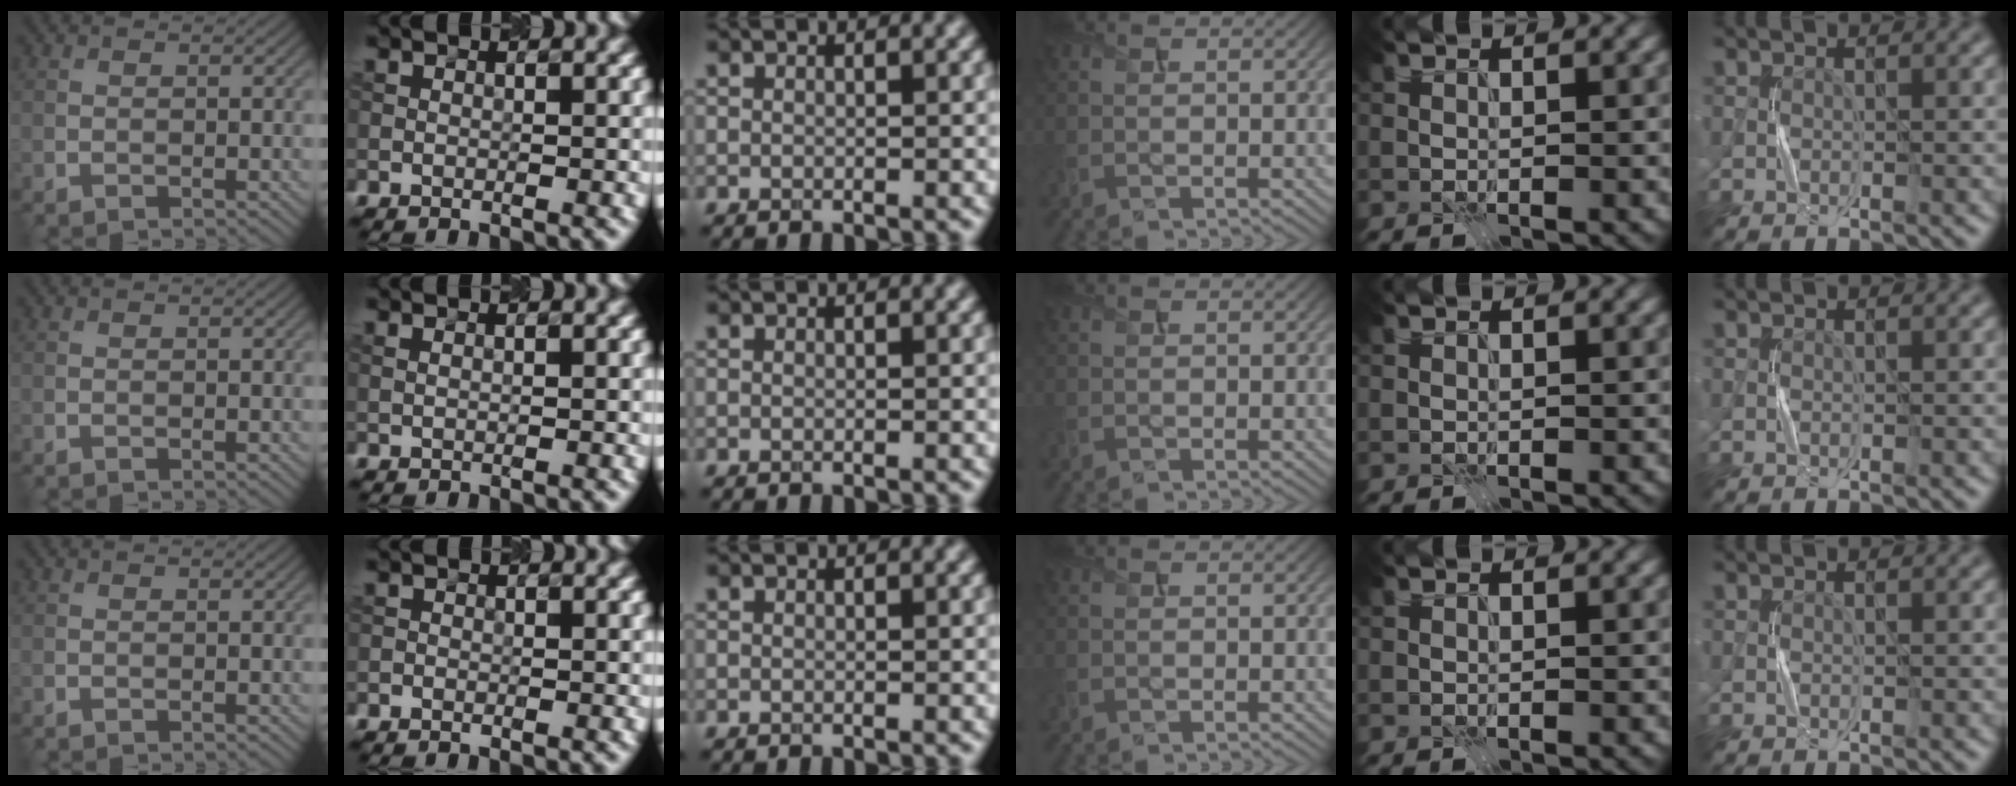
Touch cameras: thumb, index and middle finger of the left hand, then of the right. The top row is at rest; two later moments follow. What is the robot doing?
{"motion": "press", "object": "sticky note"}